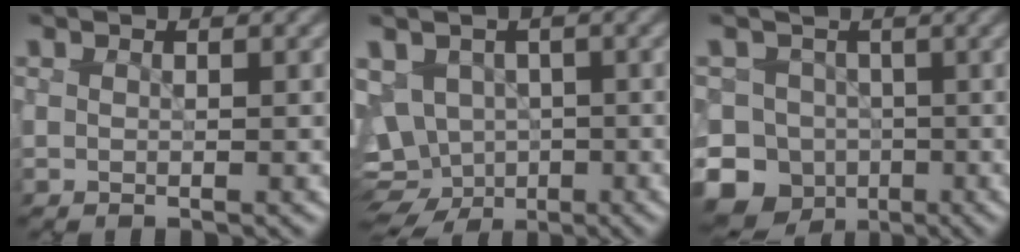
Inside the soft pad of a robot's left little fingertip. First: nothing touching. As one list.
[{"total": 7.2, "force": [-1.8, 5.9, 3.7], "torque": [-0.053, -0.013, -0.007]}, {"total": 11.3, "force": [-5.1, 9.6, 2.9], "torque": [-0.045, -0.017, -0.096]}]